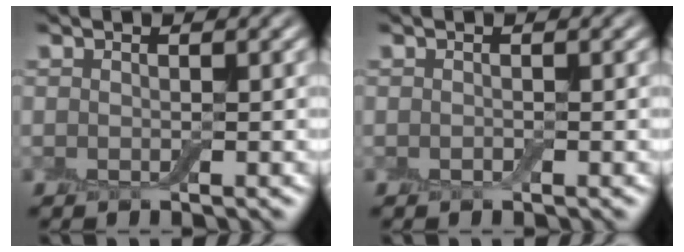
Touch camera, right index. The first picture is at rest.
{"total": 0.0}